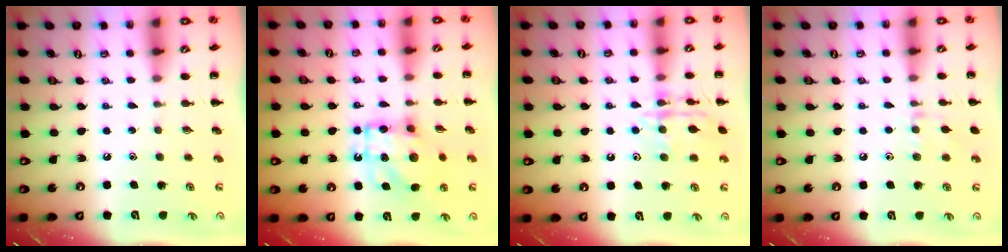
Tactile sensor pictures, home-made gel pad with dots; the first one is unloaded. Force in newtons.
{"total": 12.6, "press": 12.6, "slide": 1.2}
{"total": 13.0, "press": 13.0, "slide": 0.7}
{"total": 7.0, "press": 6.7, "slide": 2.1}